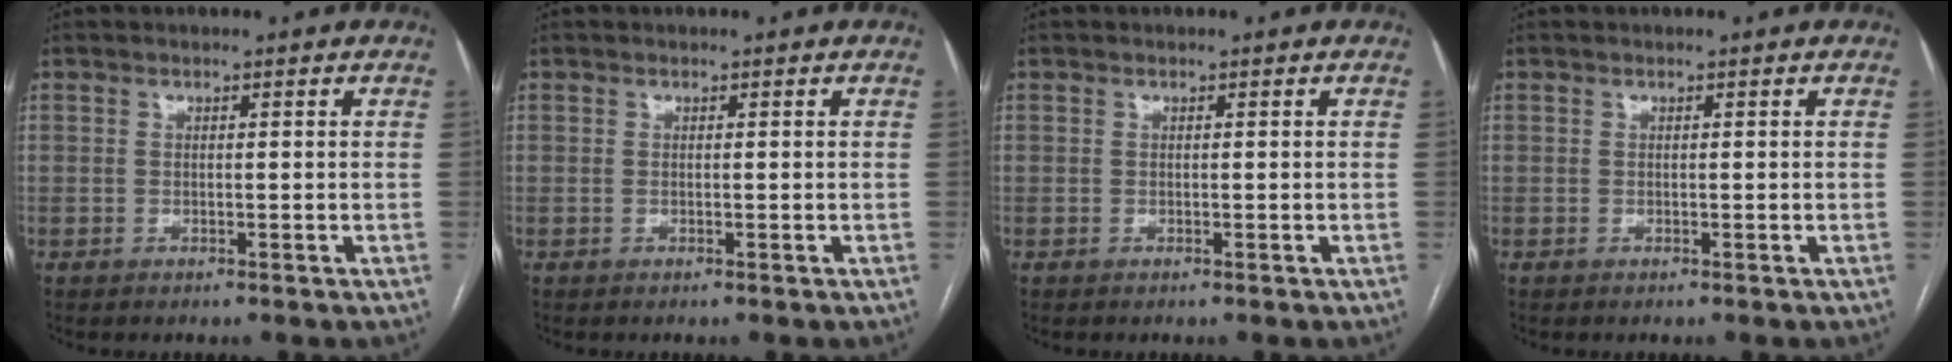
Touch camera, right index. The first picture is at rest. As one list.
[{"total": 0.0}, {"total": 0.0}, {"total": 0.0}]